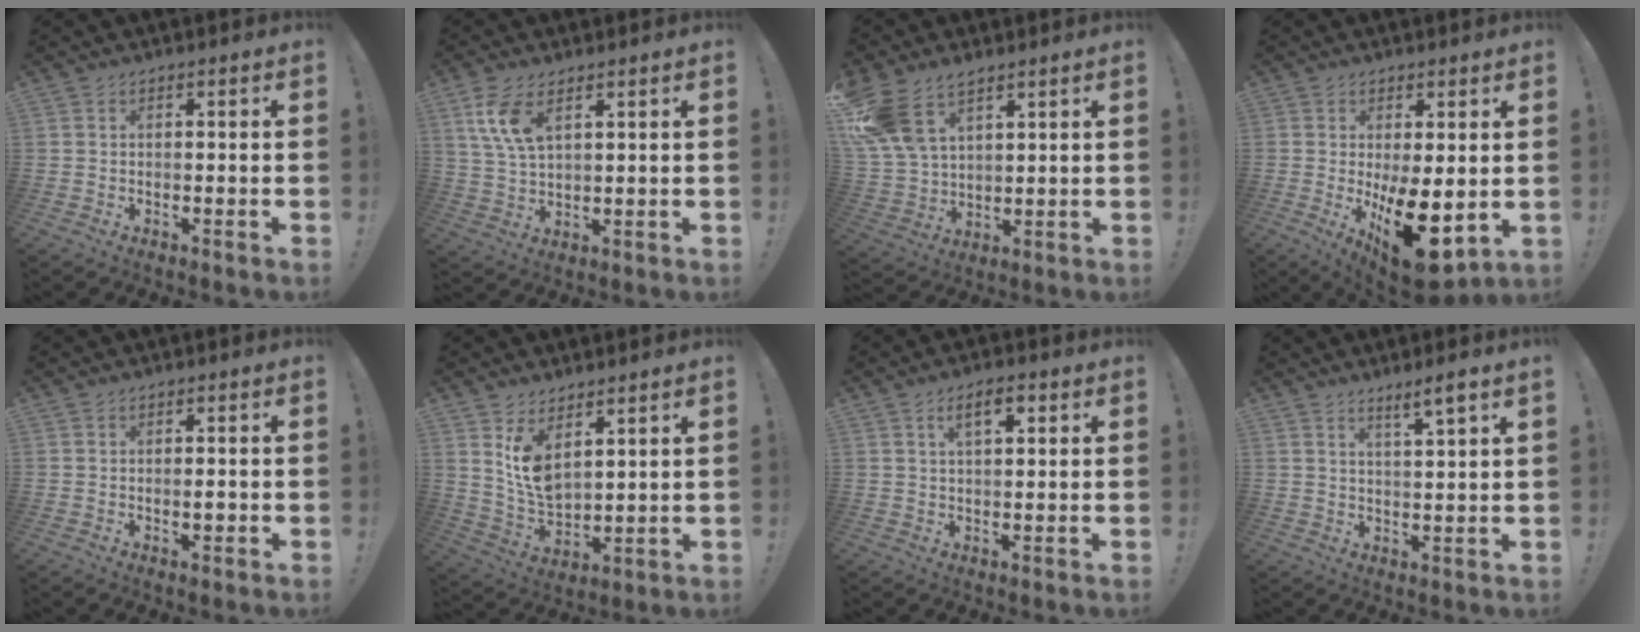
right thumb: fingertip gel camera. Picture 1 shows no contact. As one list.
[{"total": 8.7, "force": [4.3, 4.1, 6.3], "torque": [-0.124, -0.018, 0.078]}, {"total": 12.8, "force": [8.2, 7.2, 6.7], "torque": [-0.141, -0.040, 0.161]}, {"total": 15.9, "force": [-3.3, 6.5, 14.1], "torque": [-0.187, -0.003, -0.031]}, {"total": 1.6, "force": [-0.6, 0.4, 1.4], "torque": [-0.014, -0.003, -0.012]}, {"total": 9.6, "force": [5.7, 5.3, 5.6], "torque": [-0.104, -0.036, 0.112]}, {"total": 5.3, "force": [2.4, 2.0, 4.3], "torque": [-0.065, -0.002, 0.036]}, {"total": 4.8, "force": [3.5, -0.4, 3.3], "torque": [-0.045, -0.022, 0.054]}]